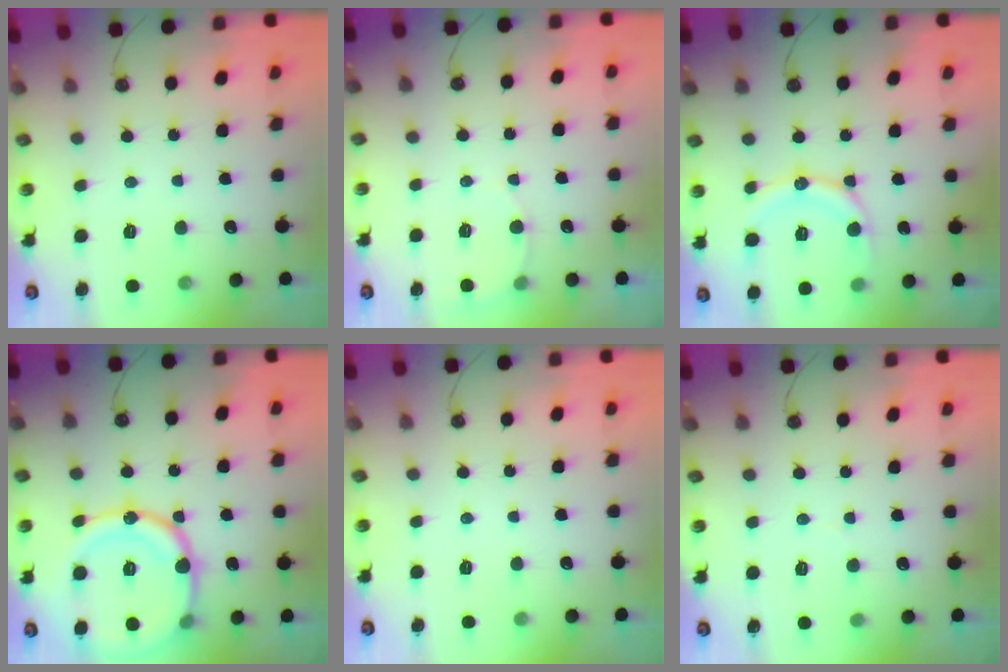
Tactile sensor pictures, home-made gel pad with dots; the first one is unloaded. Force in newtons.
{"total": 4.4, "press": 4.4, "slide": 0.4}
{"total": 11.8, "press": 11.7, "slide": 0.4}
{"total": 21.3, "press": 21.0, "slide": 3.8}
{"total": 0.0}
{"total": 1.9, "press": 1.9, "slide": 0.2}